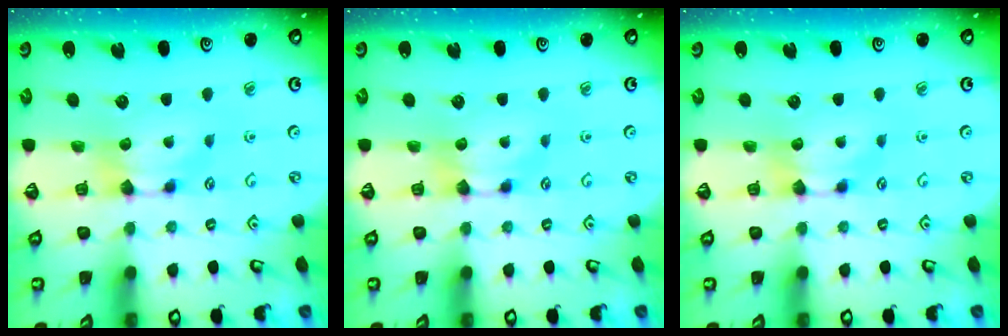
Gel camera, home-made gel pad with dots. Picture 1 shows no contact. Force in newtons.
{"total": 0.0}
{"total": 0.0}